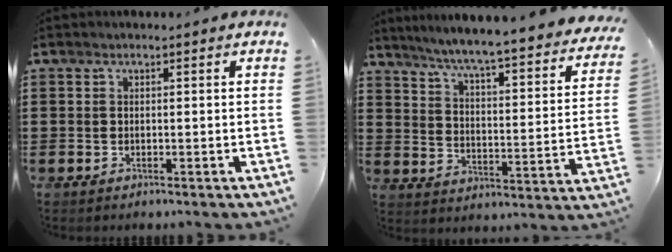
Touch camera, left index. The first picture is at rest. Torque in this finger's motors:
{"motor_torque": [0.54, 0.33, 1.05, 0.17]}